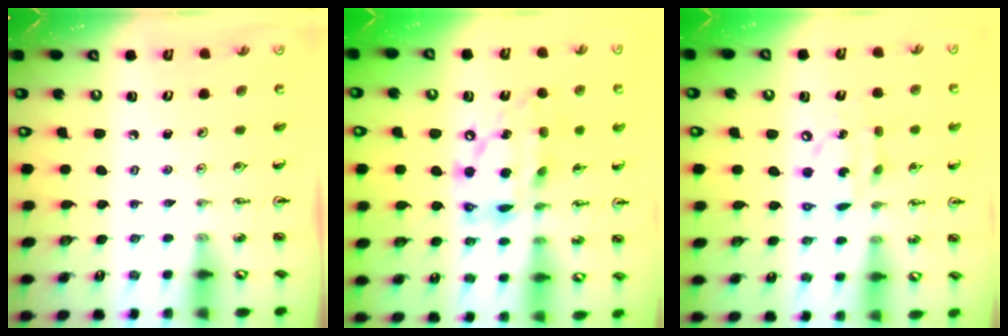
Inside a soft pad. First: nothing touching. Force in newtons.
{"total": 17.1, "press": 17.1, "slide": 1.4}
{"total": 12.3, "press": 12.3, "slide": 1.1}